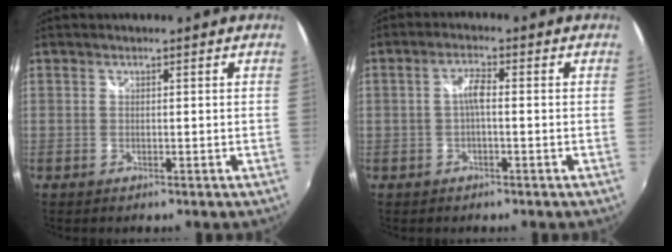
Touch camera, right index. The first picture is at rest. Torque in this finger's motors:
{"motor_torque": [0.28, -0.16, 0.20, 0.06]}